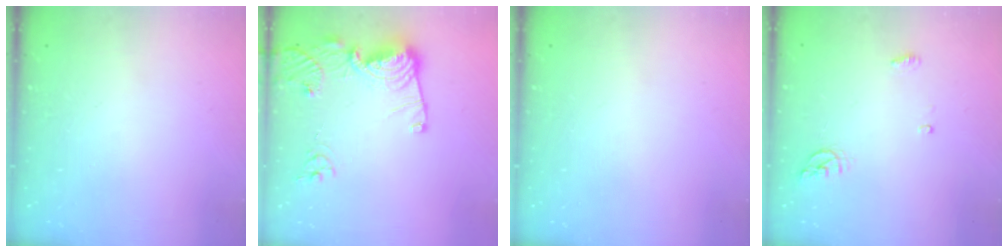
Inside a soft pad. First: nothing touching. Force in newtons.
{"total": 15.3, "press": 15.2, "slide": 1.7}
{"total": 0.0}
{"total": 4.5, "press": 4.3, "slide": 1.2}